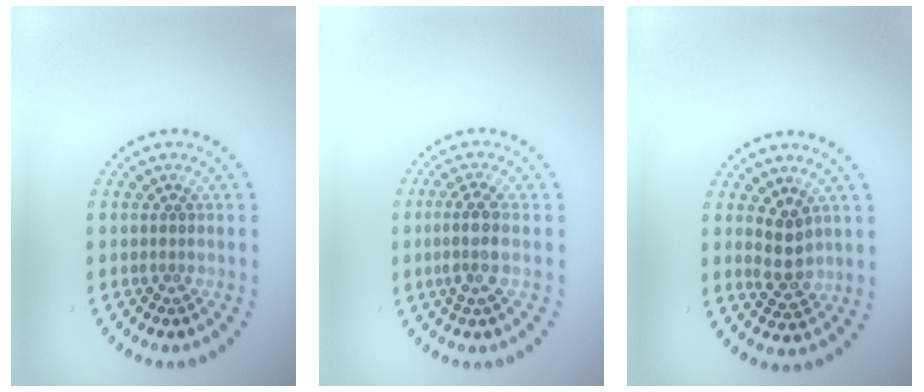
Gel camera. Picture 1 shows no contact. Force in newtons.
{"total": 2.4, "press": 2.1, "slide": 1.2}
{"total": 2.7, "press": 2.5, "slide": 0.8}